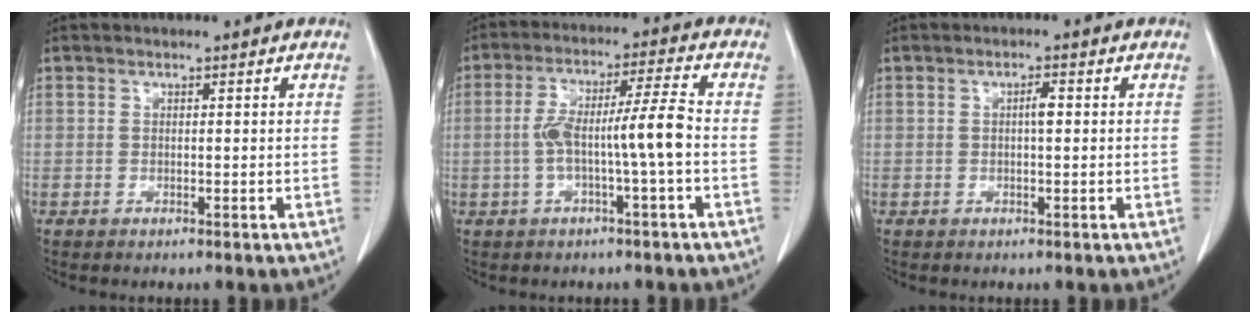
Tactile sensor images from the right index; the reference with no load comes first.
{"total": 8.6, "force": [-1.6, -0.3, 8.5], "torque": [-0.160, 0.022, -0.027]}
{"total": 1.7, "force": [0.2, 0.3, 1.6], "torque": [-0.028, 0.004, 0.002]}